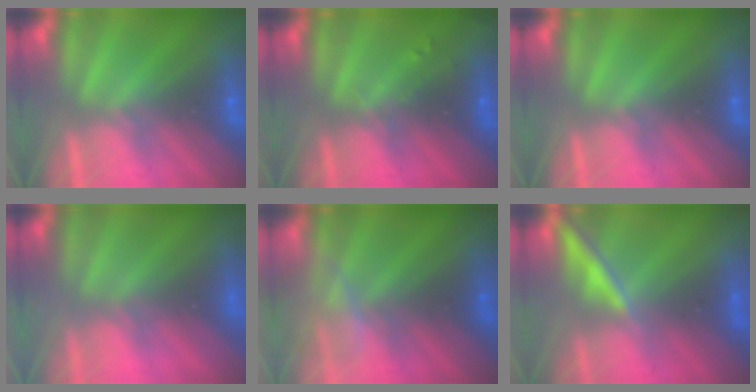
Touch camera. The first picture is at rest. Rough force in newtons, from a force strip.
{"total": 2.8}
{"total": 0.0}
{"total": 6.6}
{"total": 2.4}
{"total": 1.6}